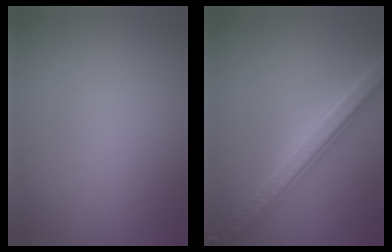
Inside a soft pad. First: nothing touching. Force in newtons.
{"total": 5.5, "press": 5.4, "slide": 1.1}